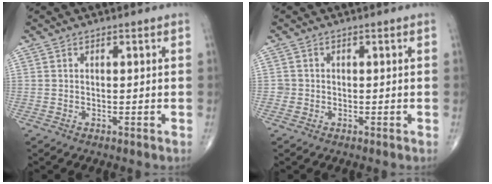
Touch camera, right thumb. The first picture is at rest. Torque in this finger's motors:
{"motor_torque": [0.19, 0.11, 0.21, -0.07, -0.04]}